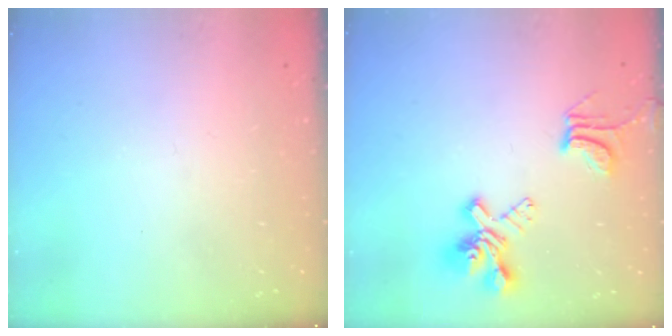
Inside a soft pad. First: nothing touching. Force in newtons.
{"total": 6.7, "press": 6.5, "slide": 1.5}